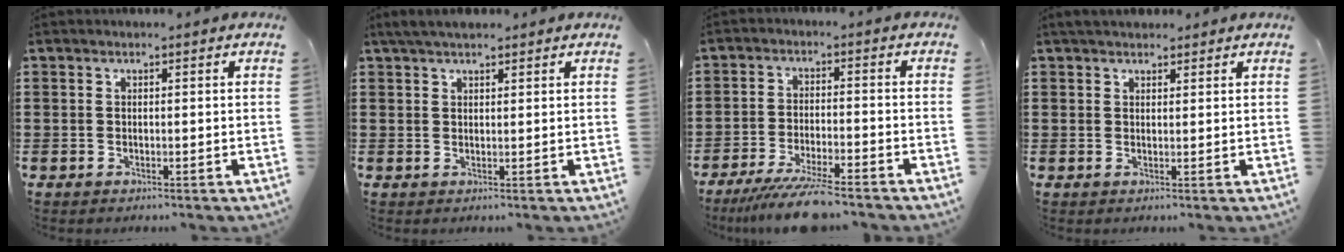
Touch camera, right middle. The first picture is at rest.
{"total": 2.5, "force": [2.1, 0.8, 1.1], "torque": [-0.028, 0.007, 0.039]}
{"total": 7.0, "force": [-6.1, 0.2, 3.4], "torque": [-0.067, -0.012, -0.113]}
{"total": 2.0, "force": [1.8, 0.9, 0.3], "torque": [-0.003, 0.004, 0.033]}